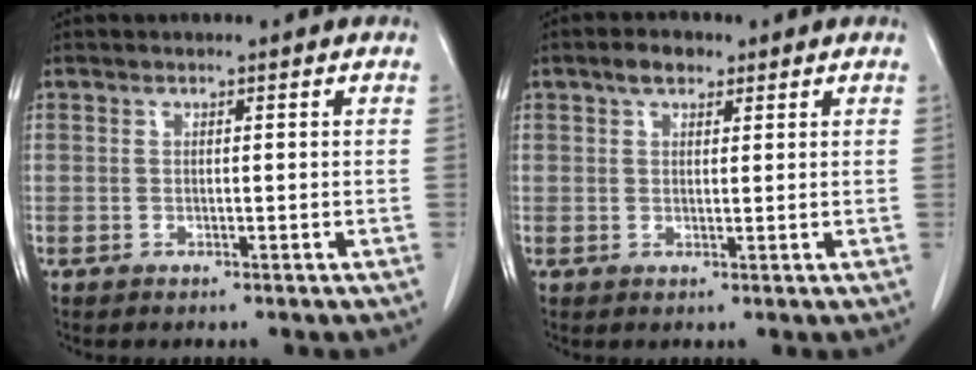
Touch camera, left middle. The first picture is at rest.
{"total": 2.9, "force": [1.9, 1.5, 1.6], "torque": [-0.031, 0.009, 0.033]}